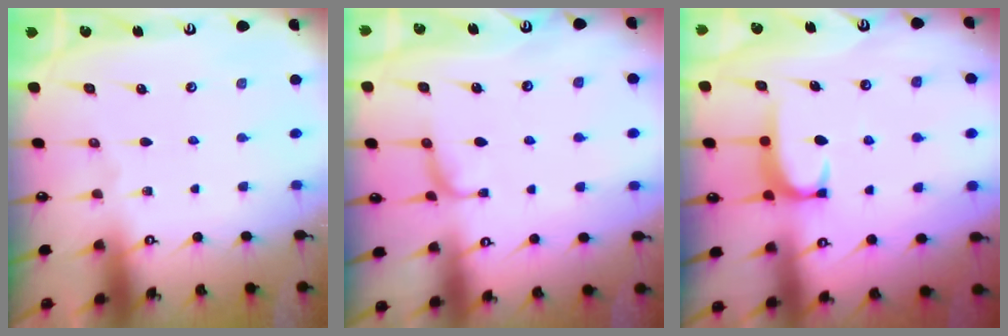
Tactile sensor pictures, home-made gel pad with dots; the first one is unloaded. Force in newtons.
{"total": 1.0, "press": 0.8, "slide": 0.6}
{"total": 1.8, "press": 1.7, "slide": 0.5}